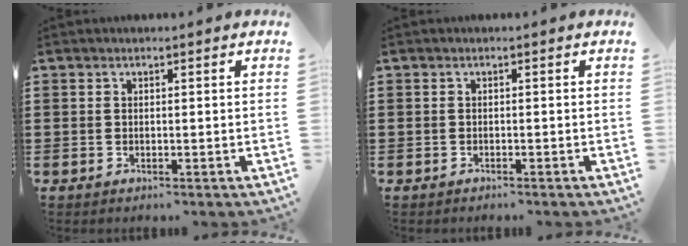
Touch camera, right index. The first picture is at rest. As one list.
[{"total": 0.6, "force": [-0.5, 0.1, 0.0], "torque": [-0.001, 0.000, -0.012]}]